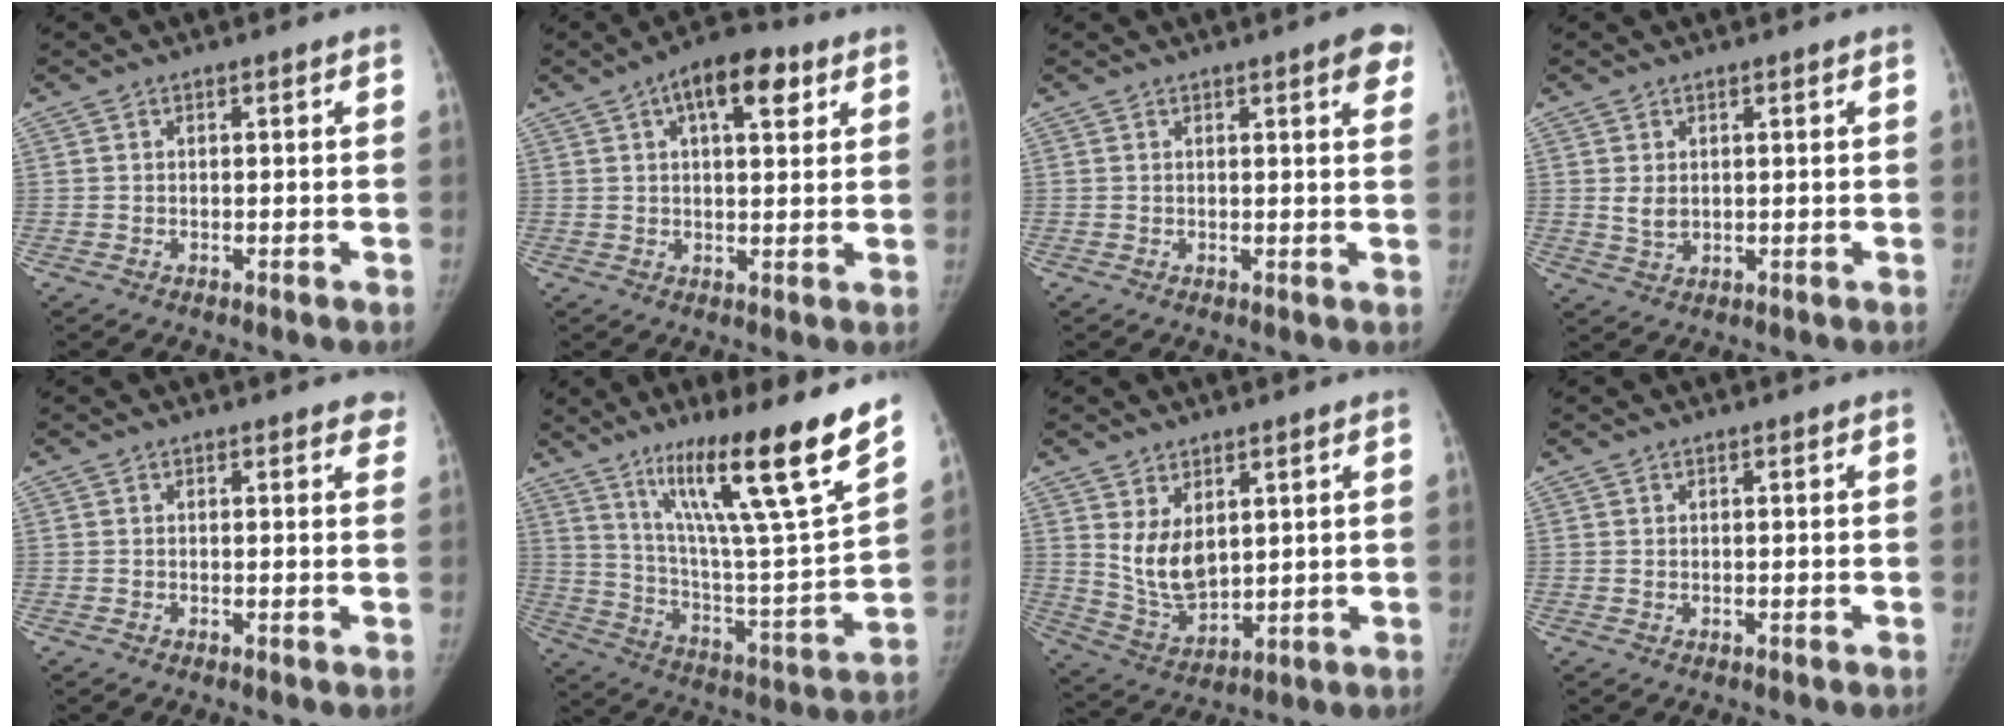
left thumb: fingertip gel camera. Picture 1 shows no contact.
{"total": 10.2, "force": [4.7, 4.5, 7.9], "torque": [-0.098, 0.001, 0.065]}
{"total": 4.3, "force": [2.3, 0.9, 3.5], "torque": [-0.030, -0.006, 0.023]}
{"total": 2.8, "force": [0.7, 1.8, 2.0], "torque": [-0.028, -0.010, 0.020]}
{"total": 2.6, "force": [2.1, 1.0, 1.1], "torque": [0.010, -0.005, 0.012]}
{"total": 24.5, "force": [15.7, 1.6, 18.8], "torque": [-0.278, -0.068, 0.267]}
{"total": 8.8, "force": [3.0, 5.0, 6.5], "torque": [-0.103, -0.029, 0.078]}
{"total": 0.5, "force": [0.2, 0.2, 0.4], "torque": [-0.010, 0.002, 0.006]}